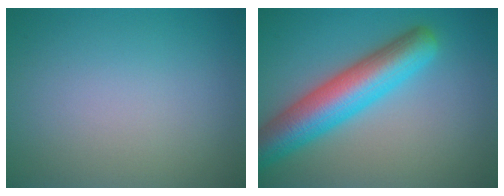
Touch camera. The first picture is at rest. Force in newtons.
{"total": 7.8, "press": 7.8, "slide": 0.3}